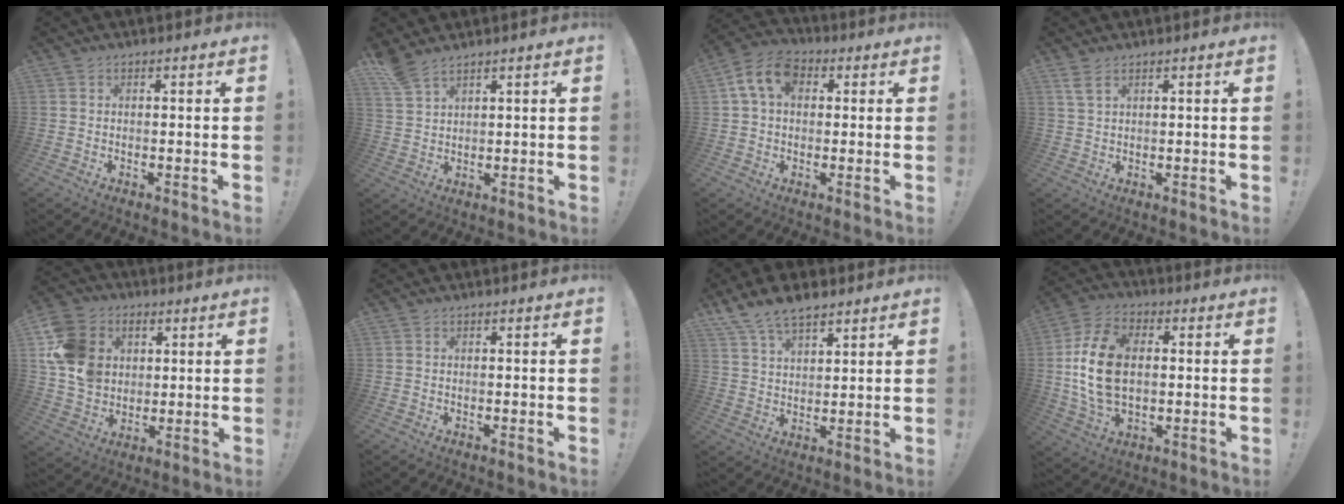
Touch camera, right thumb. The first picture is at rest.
{"total": 5.4, "force": [4.4, 1.5, 2.6], "torque": [-0.058, -0.021, 0.087]}
{"total": 10.3, "force": [3.0, 6.9, 7.0], "torque": [-0.129, 0.010, 0.059]}
{"total": 3.2, "force": [1.8, 1.1, 2.3], "torque": [-0.047, -0.003, 0.033]}
{"total": 15.7, "force": [3.6, 13.2, 7.8], "torque": [-0.128, -0.007, 0.076]}
{"total": 0.0}
{"total": 8.9, "force": [6.9, 3.9, 4.0], "torque": [-0.076, -0.032, 0.132]}
{"total": 17.7, "force": [0.7, 11.5, 13.5], "torque": [-0.265, 0.005, 0.012]}